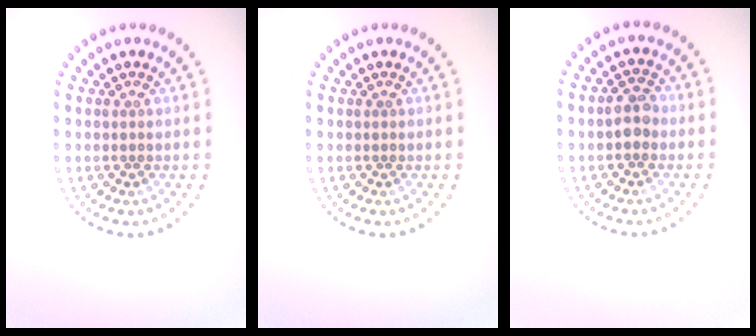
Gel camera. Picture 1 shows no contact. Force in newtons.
{"total": 0.0}
{"total": 1.9, "press": 1.9, "slide": 0.3}